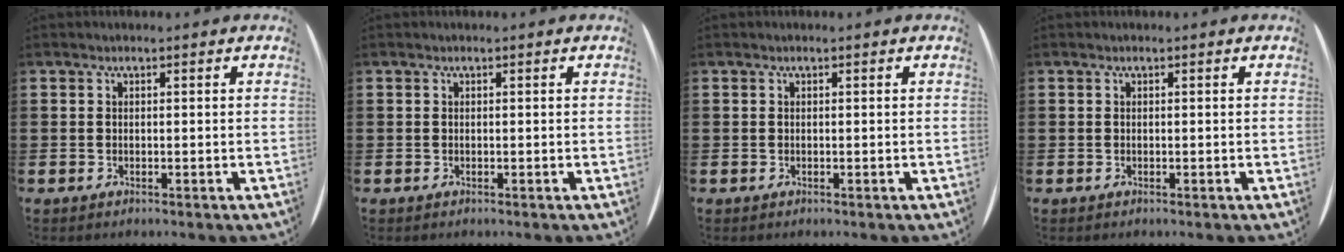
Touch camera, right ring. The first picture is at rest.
{"total": 0.0}
{"total": 0.0}
{"total": 0.0}